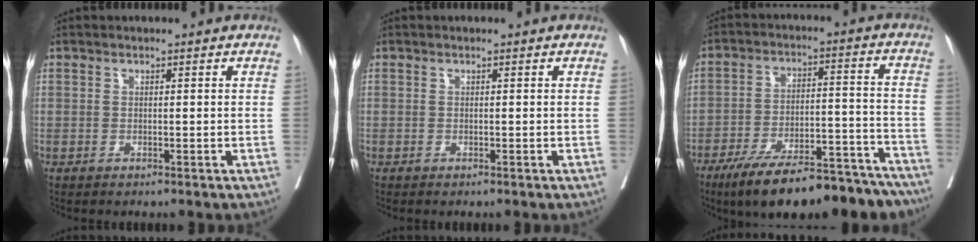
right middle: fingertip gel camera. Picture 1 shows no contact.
{"total": 0.0}
{"total": 21.3, "force": [-17.3, 5.4, 11.2], "torque": [-0.123, 0.022, -0.259]}